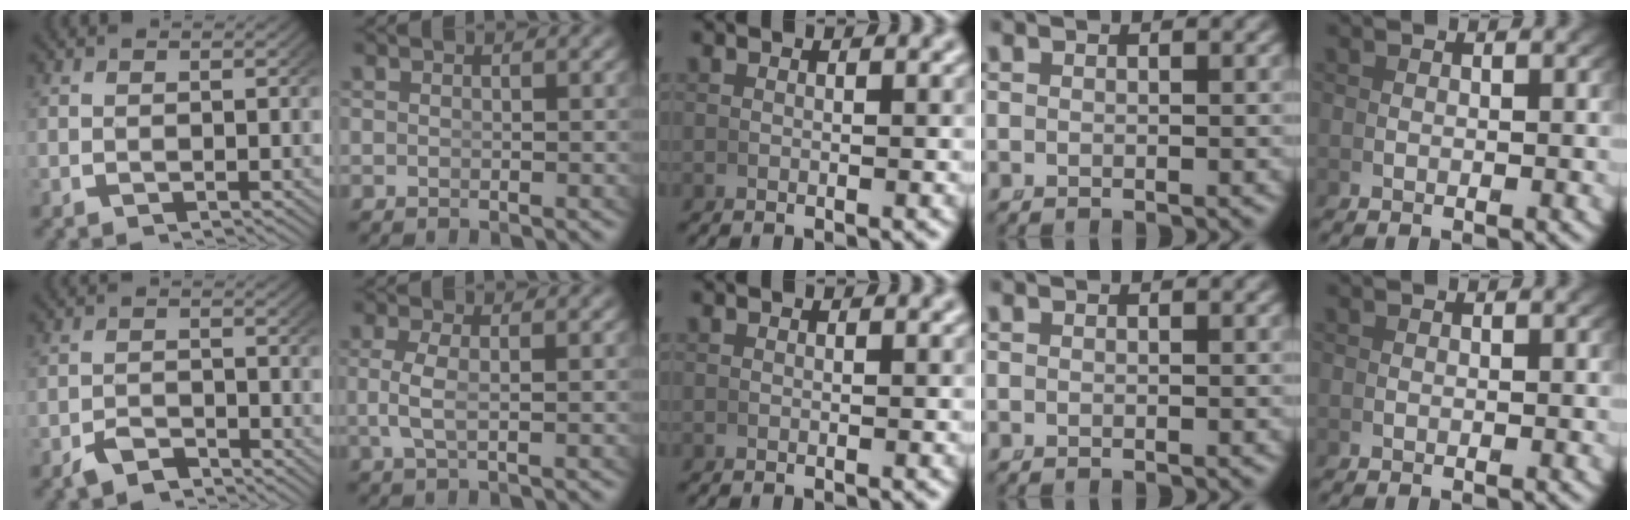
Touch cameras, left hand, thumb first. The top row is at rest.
{"thumb": {"total": 2.3, "force": [-2.0, 0.9, 0.6], "torque": [-0.006, -0.008, -0.035]}, "index": {"total": 2.0, "force": [-0.1, 0.4, 2.0], "torque": [-0.053, -0.012, 0.008]}}